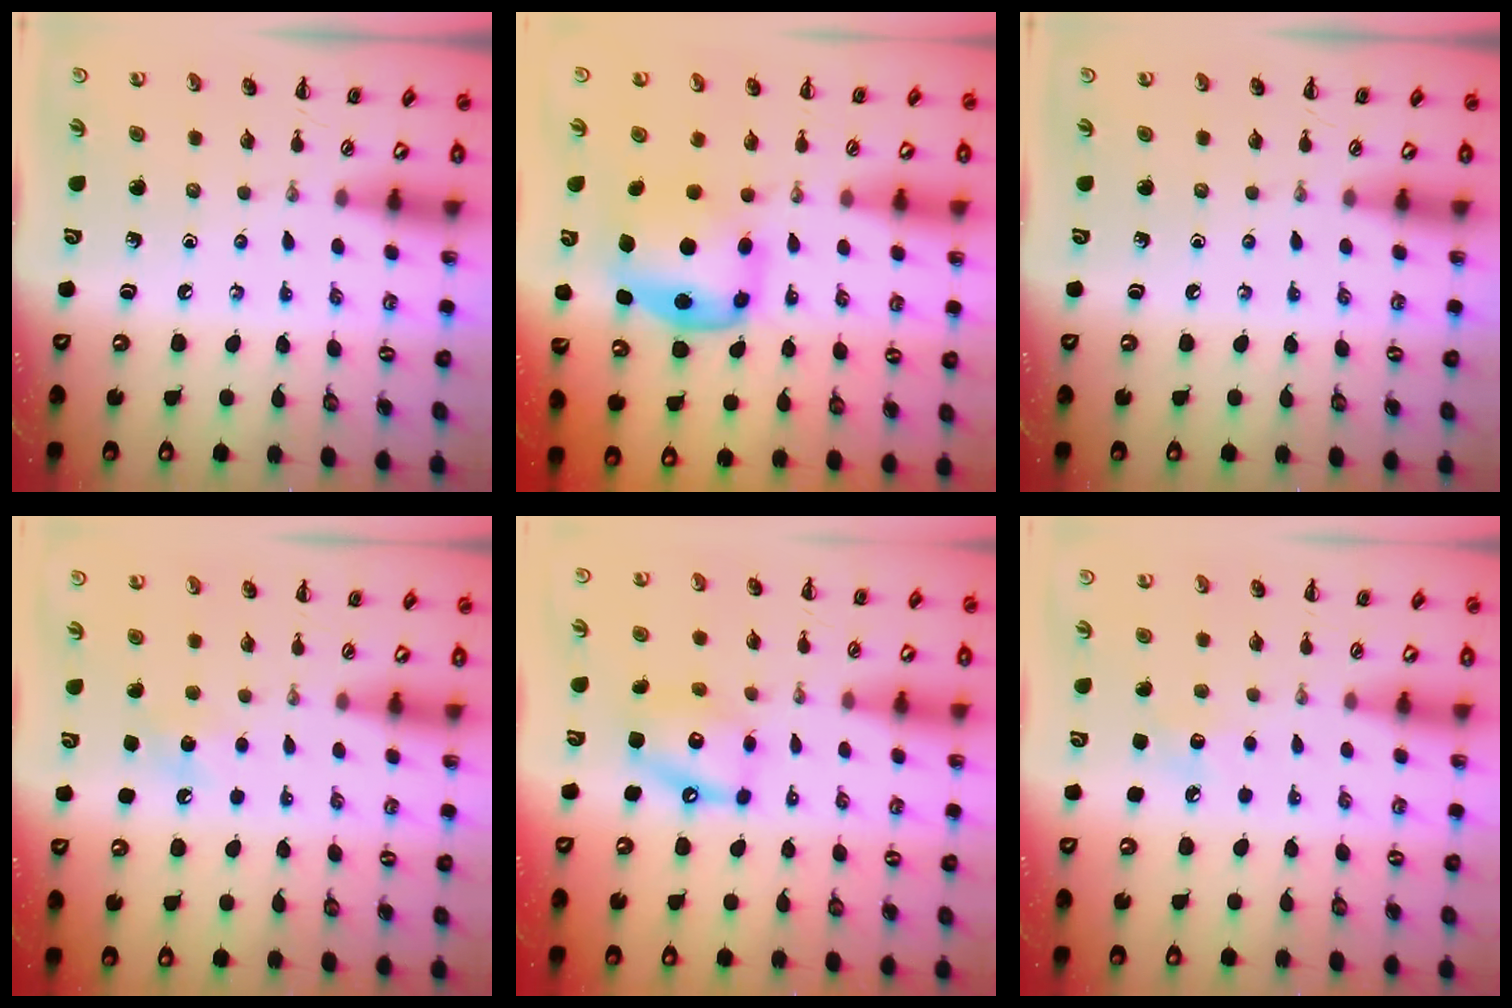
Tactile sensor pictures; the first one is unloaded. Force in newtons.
{"total": 6.1, "press": 6.0, "slide": 1.0}
{"total": 0.0}
{"total": 5.7, "press": 5.6, "slide": 1.3}
{"total": 11.8, "press": 11.7, "slide": 2.0}
{"total": 5.8, "press": 5.6, "slide": 1.4}